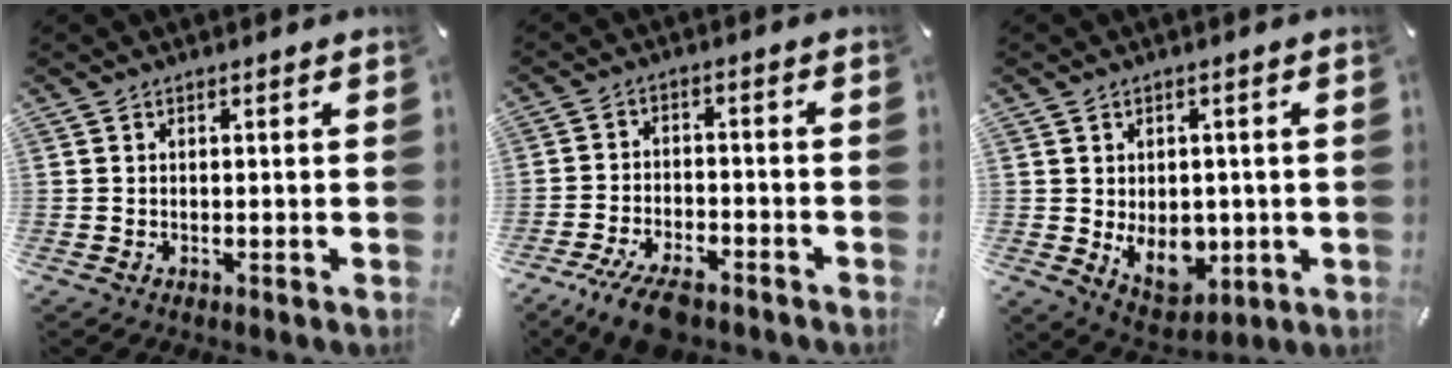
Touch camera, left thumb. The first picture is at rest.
{"total": 8.7, "force": [-6.3, 3.4, 4.9], "torque": [-0.093, 0.028, -0.114]}
{"total": 9.9, "force": [-1.8, 7.3, 6.4], "torque": [-0.090, -0.004, -0.027]}